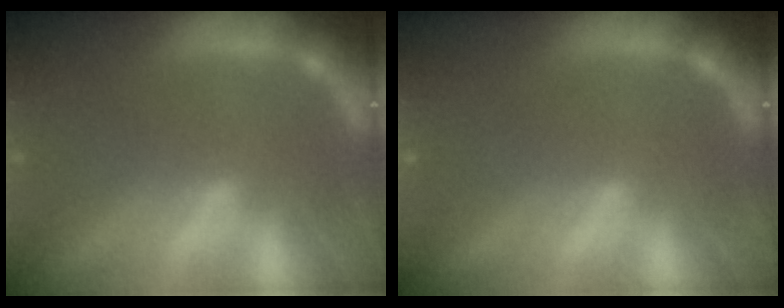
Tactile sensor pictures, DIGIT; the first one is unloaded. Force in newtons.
{"total": 0.0}